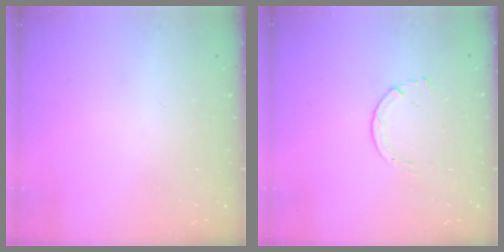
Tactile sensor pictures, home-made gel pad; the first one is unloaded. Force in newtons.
{"total": 1.7, "press": 1.7, "slide": 0.2}